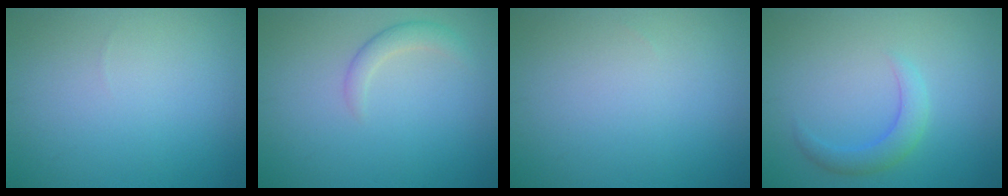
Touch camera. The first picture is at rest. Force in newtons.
{"total": 1.8, "press": 1.8, "slide": 0.1}
{"total": 0.0}
{"total": 2.3, "press": 2.3, "slide": 0.1}